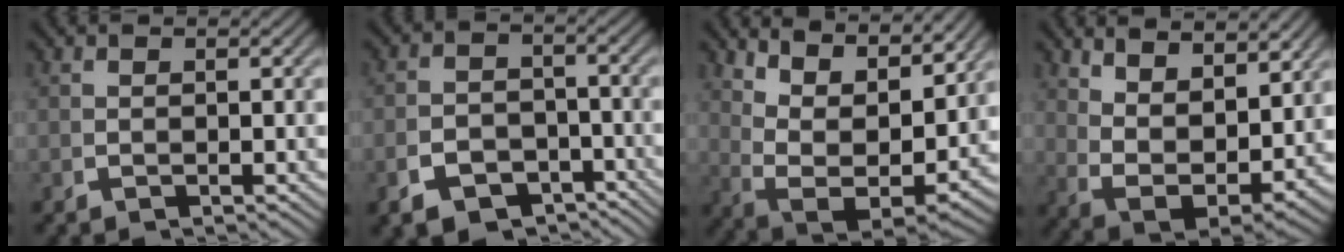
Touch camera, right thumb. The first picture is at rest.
{"total": 9.0, "force": [-5.4, 6.6, 3.0], "torque": [-0.047, -0.037, -0.075]}
{"total": 11.2, "force": [1.7, 7.1, 8.5], "torque": [-0.183, -0.048, 0.048]}
{"total": 9.4, "force": [0.8, 6.3, 6.9], "torque": [-0.157, -0.049, 0.035]}